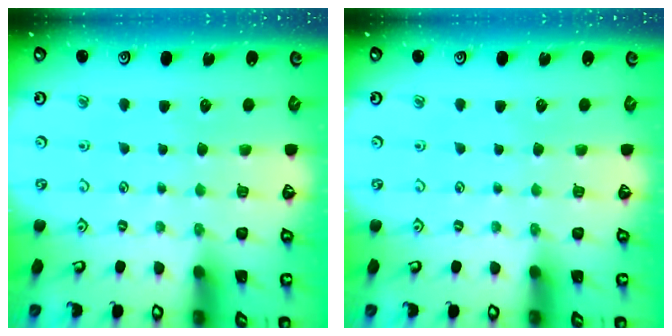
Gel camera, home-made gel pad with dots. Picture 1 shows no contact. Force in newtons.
{"total": 0.0}